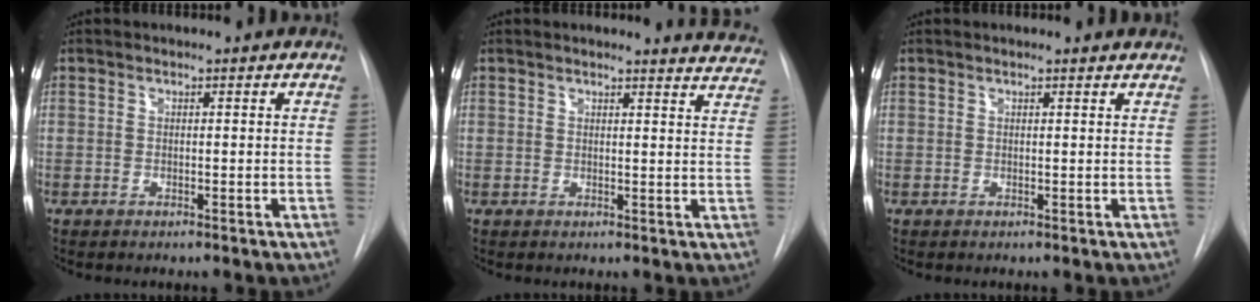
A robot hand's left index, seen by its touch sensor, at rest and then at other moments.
{"total": 7.1, "force": [7.0, 0.4, 0.5], "torque": [0.009, -0.038, 0.050]}
{"total": 3.1, "force": [3.1, 0.2, 0.6], "torque": [-0.013, 0.006, 0.025]}